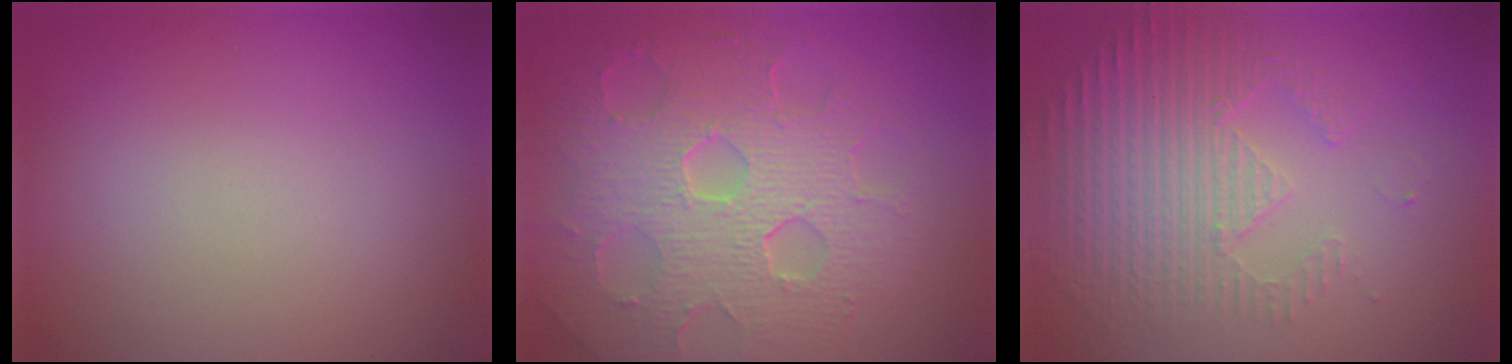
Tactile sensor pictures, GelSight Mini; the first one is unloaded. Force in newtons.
{"total": 9.0, "press": 6.0, "slide": 6.6}
{"total": 5.4, "press": 3.6, "slide": 4.0}